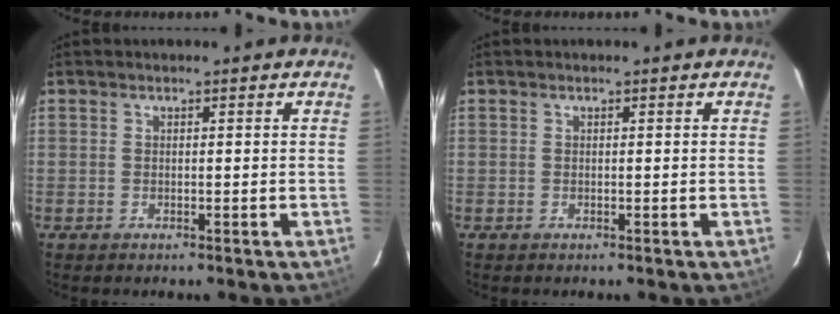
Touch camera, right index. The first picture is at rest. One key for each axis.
{"total": 0.0}